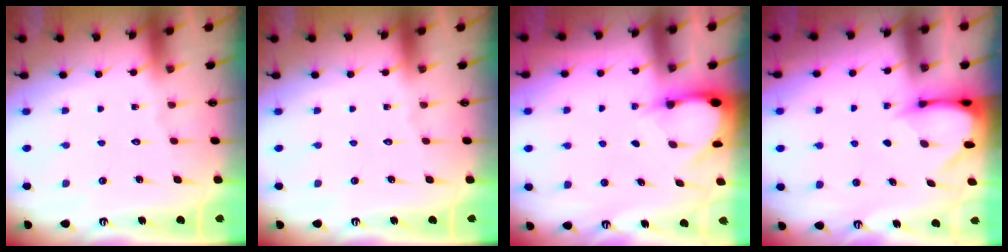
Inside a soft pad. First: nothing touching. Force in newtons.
{"total": 0.0}
{"total": 2.9, "press": 2.9, "slide": 0.3}
{"total": 3.3, "press": 3.3, "slide": 0.3}